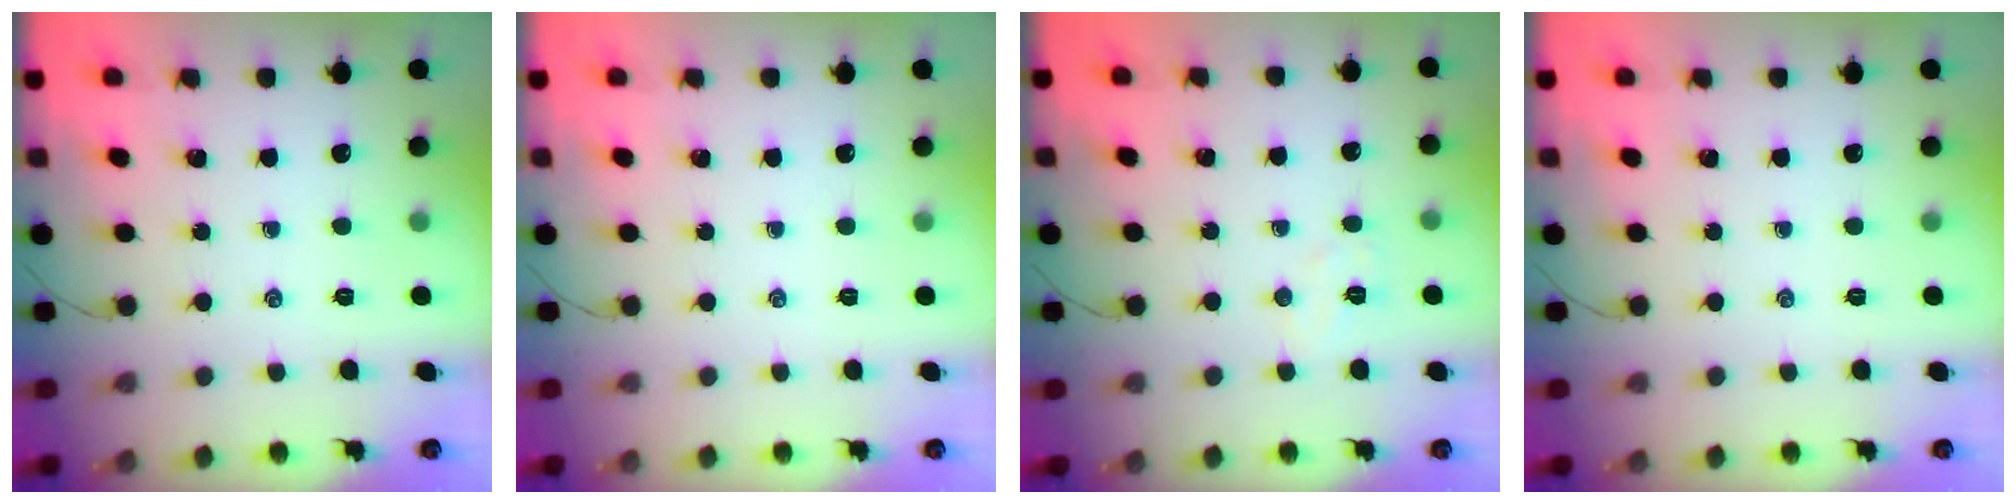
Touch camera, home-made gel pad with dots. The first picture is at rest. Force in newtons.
{"total": 0.0}
{"total": 4.0, "press": 3.9, "slide": 0.9}
{"total": 0.0}